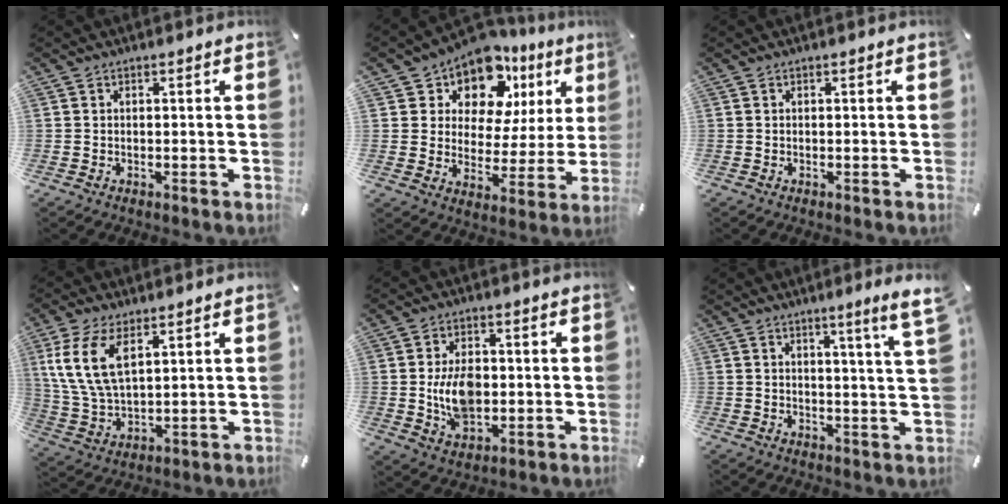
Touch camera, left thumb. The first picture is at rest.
{"total": 11.8, "force": [8.6, 7.1, 3.9], "torque": [-0.076, -0.073, 0.155]}
{"total": 0.0}
{"total": 11.3, "force": [5.2, 5.8, 8.2], "torque": [-0.203, -0.011, 0.093]}
{"total": 10.1, "force": [-0.1, 6.9, 7.4], "torque": [-0.135, -0.001, -0.003]}
{"total": 6.6, "force": [3.8, -0.6, 5.3], "torque": [-0.083, -0.021, 0.058]}